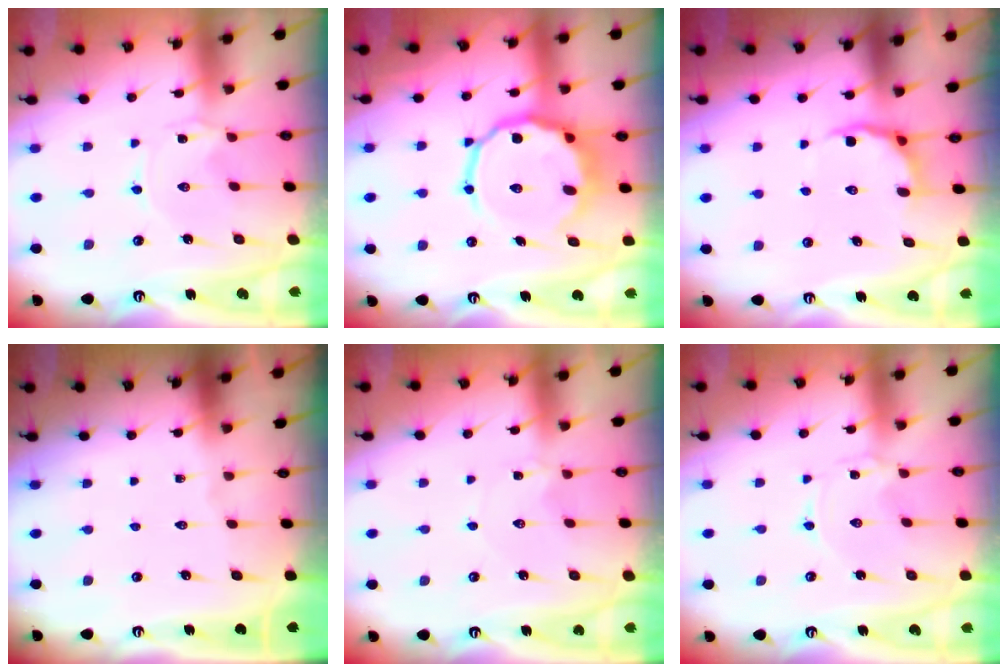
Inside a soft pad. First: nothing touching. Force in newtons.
{"total": 13.0, "press": 12.7, "slide": 3.0}
{"total": 6.1, "press": 5.7, "slide": 2.1}
{"total": 0.0}
{"total": 1.1, "press": 1.1, "slide": 0.2}
{"total": 0.0}